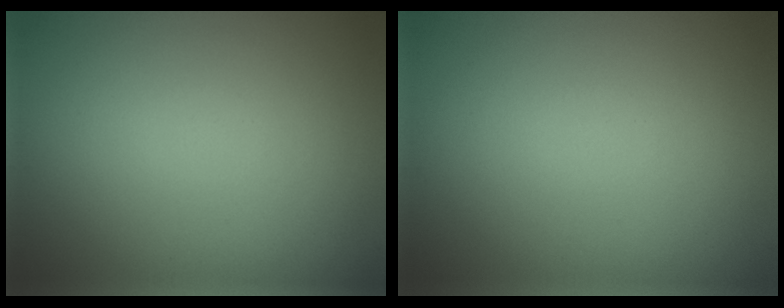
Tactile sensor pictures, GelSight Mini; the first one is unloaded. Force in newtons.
{"total": 0.0}